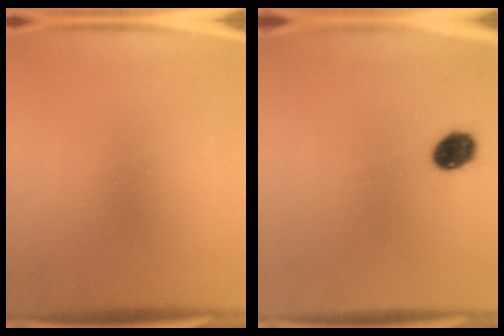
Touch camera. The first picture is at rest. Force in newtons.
{"total": 6.3}